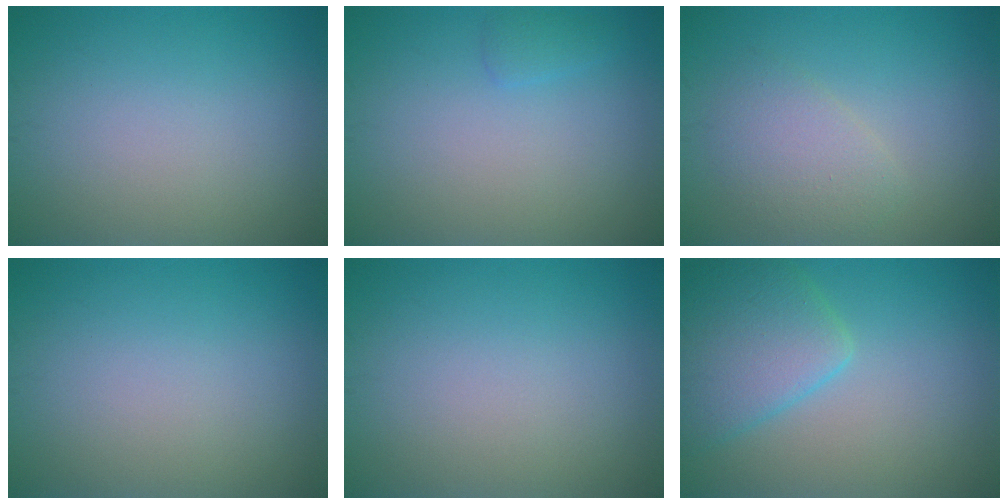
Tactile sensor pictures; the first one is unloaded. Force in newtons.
{"total": 0.9, "press": 0.9, "slide": 0.1}
{"total": 2.6, "press": 2.6, "slide": 0.2}
{"total": 0.0}
{"total": 0.0}
{"total": 5.3, "press": 5.3, "slide": 0.3}